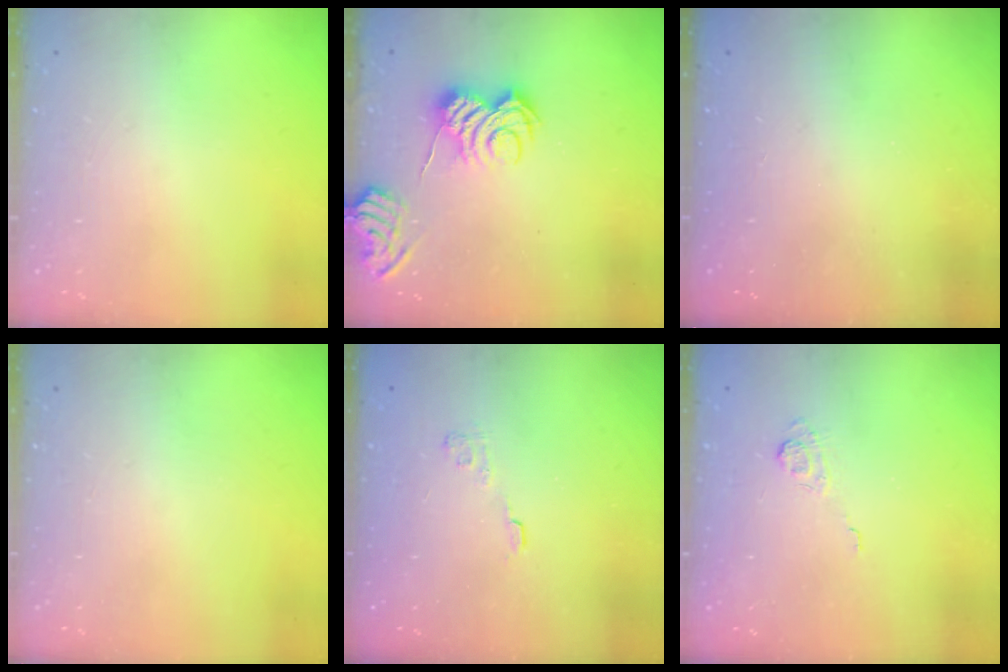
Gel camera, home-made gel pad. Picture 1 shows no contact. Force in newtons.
{"total": 4.4, "press": 4.3, "slide": 0.6}
{"total": 2.6, "press": 2.5, "slide": 0.8}
{"total": 0.0}
{"total": 2.9, "press": 2.5, "slide": 1.4}
{"total": 3.1, "press": 2.8, "slide": 1.5}